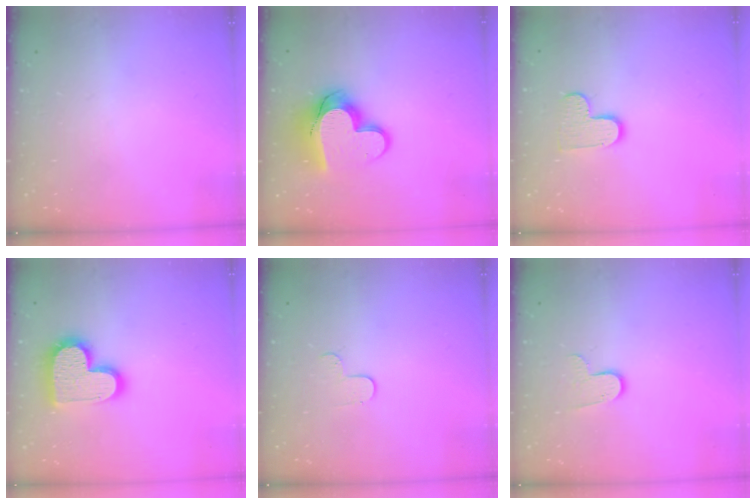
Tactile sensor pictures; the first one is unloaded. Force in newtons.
{"total": 14.5, "press": 14.5, "slide": 1.2}
{"total": 8.2, "press": 8.1, "slide": 0.2}
{"total": 16.0, "press": 16.0, "slide": 1.1}
{"total": 4.3, "press": 4.2, "slide": 0.5}
{"total": 7.6, "press": 7.6, "slide": 0.7}